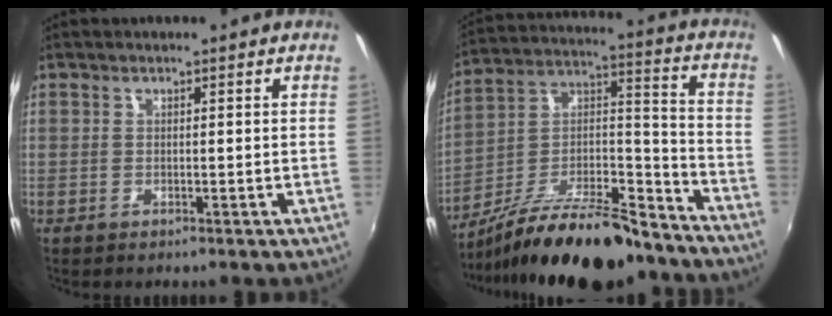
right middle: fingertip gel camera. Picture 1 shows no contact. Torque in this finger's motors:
{"motor_torque": [1.11, -1.03, 0.87, 0.16]}